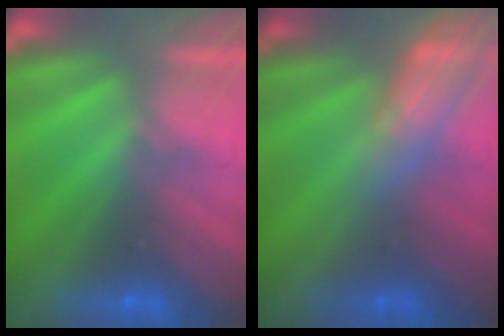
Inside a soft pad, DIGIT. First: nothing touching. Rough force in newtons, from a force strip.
{"total": 2.5}